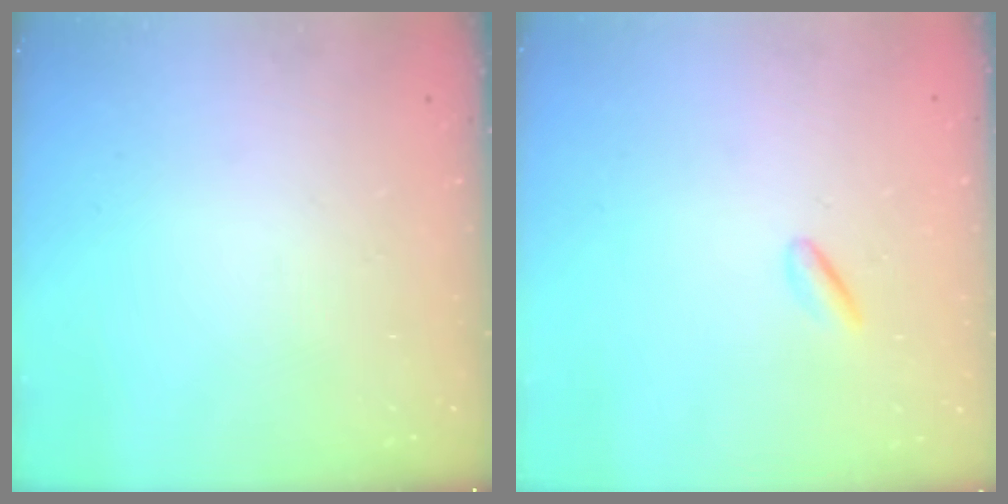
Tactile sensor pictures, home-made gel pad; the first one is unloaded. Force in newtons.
{"total": 1.5, "press": 1.3, "slide": 0.7}